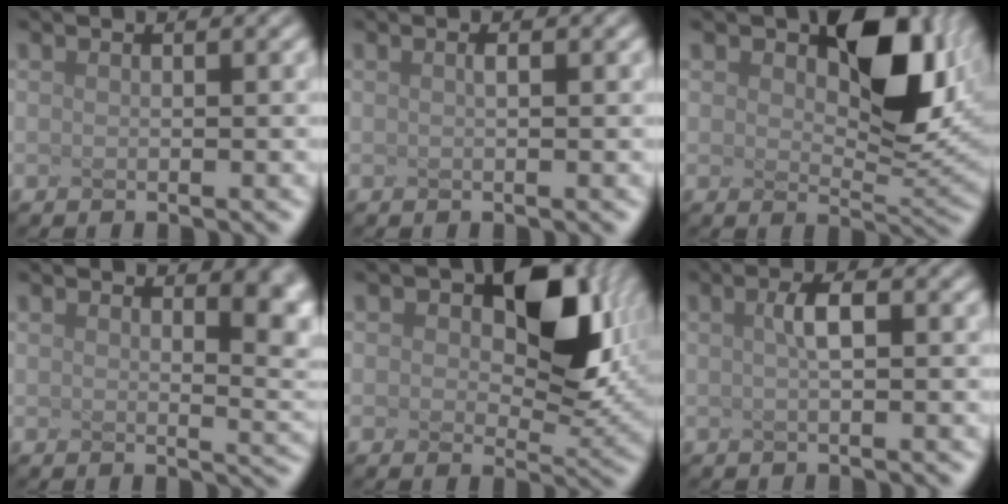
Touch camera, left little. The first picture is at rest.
{"total": 0.6, "force": [-0.5, -0.3, 0.0], "torque": [-0.008, -0.008, 0.006]}
{"total": 7.0, "force": [1.9, 3.3, 5.8], "torque": [-0.114, -0.013, 0.069]}
{"total": 6.5, "force": [3.5, 2.3, 4.9], "torque": [-0.047, 0.031, 0.061]}
{"total": 7.6, "force": [1.6, 4.3, 6.0], "torque": [-0.122, -0.014, 0.068]}
{"total": 1.4, "force": [-1.0, -0.6, 0.8], "torque": [-0.040, -0.002, 0.017]}